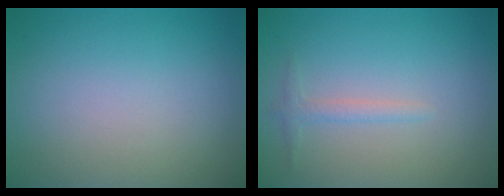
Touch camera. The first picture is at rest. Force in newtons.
{"total": 1.1, "press": 1.1, "slide": 0.1}